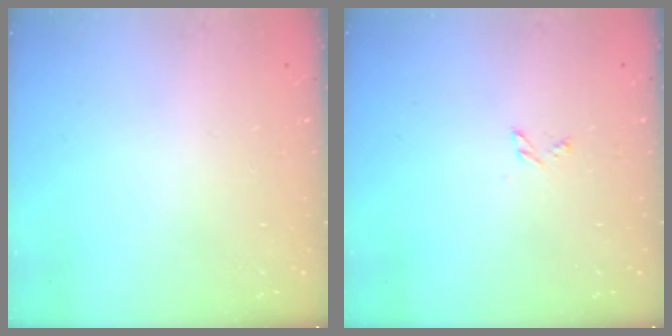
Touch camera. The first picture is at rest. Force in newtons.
{"total": 2.4, "press": 2.4, "slide": 0.2}